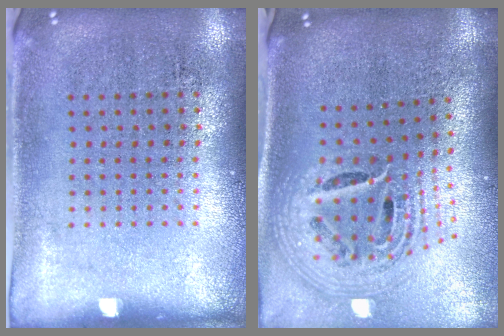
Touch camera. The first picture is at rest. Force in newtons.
{"total": 2.5, "press": 1.8, "slide": 1.8}